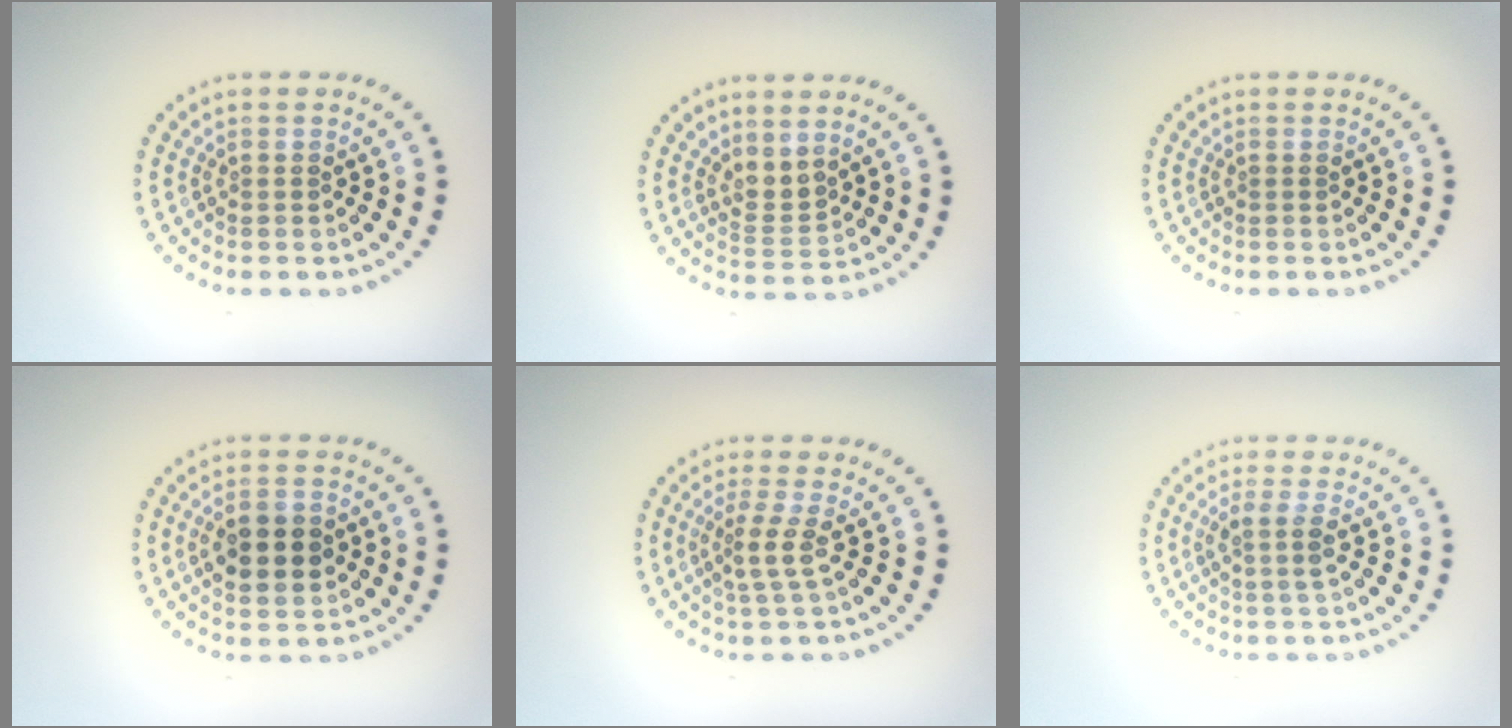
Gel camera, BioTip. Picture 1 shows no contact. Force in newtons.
{"total": 1.8, "press": 1.3, "slide": 1.3}
{"total": 0.0}
{"total": 4.3, "press": 4.3, "slide": 0.1}
{"total": 2.2, "press": 1.5, "slide": 1.6}
{"total": 1.9, "press": 1.5, "slide": 1.1}